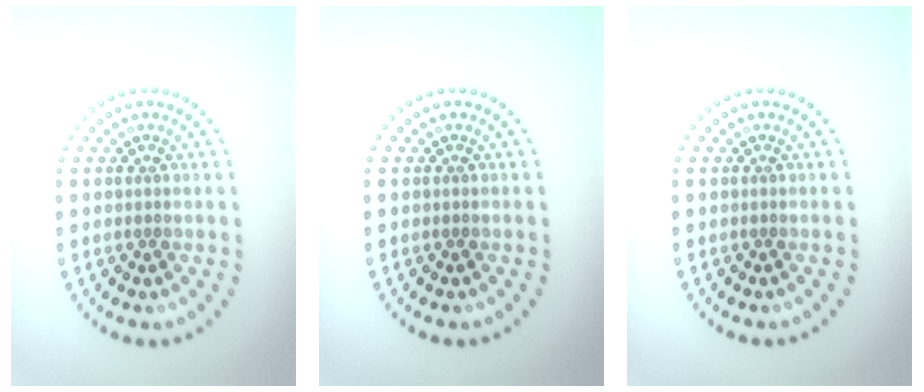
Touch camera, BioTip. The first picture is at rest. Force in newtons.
{"total": 0.0}
{"total": 0.0}